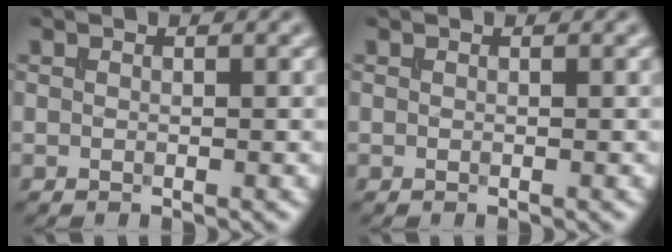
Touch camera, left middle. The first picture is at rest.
{"total": 0.0}